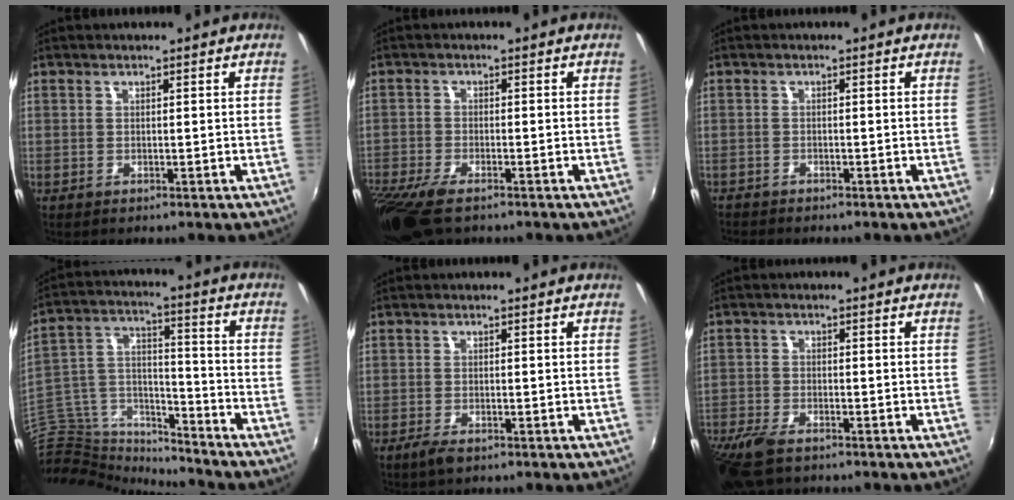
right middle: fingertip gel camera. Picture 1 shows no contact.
{"total": 10.5, "force": [-7.6, 3.5, 6.4], "torque": [-0.160, -0.046, -0.144]}
{"total": 1.7, "force": [-1.7, 0.5, 0.1], "torque": [-0.013, -0.003, -0.035]}
{"total": 16.9, "force": [-14.6, 5.6, 6.5], "torque": [-0.154, 0.009, -0.260]}
{"total": 2.6, "force": [-1.8, 1.0, 1.7], "torque": [-0.039, -0.007, -0.035]}
{"total": 9.2, "force": [-6.8, 3.4, 5.2], "torque": [-0.137, -0.031, -0.132]}